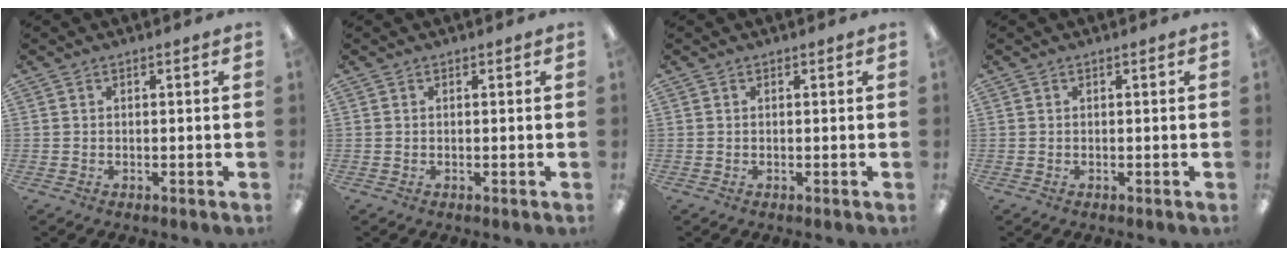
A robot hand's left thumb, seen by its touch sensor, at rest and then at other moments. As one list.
[{"total": 0.0}, {"total": 0.0}, {"total": 0.0}]